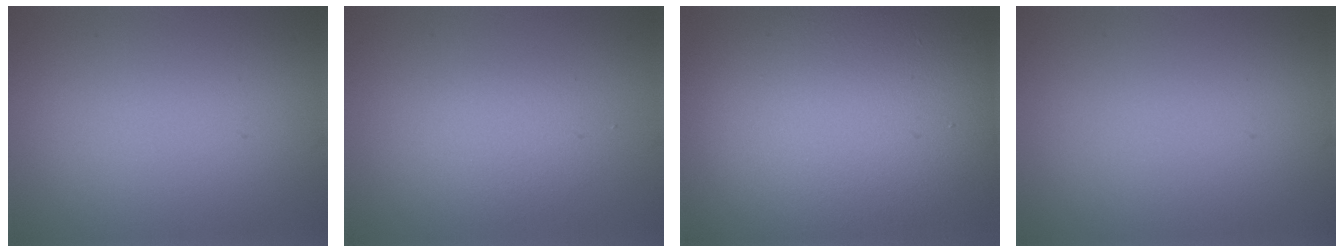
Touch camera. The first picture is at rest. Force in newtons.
{"total": 2.1, "press": 2.1, "slide": 0.2}
{"total": 18.3, "press": 18.2, "slide": 0.8}
{"total": 0.0}